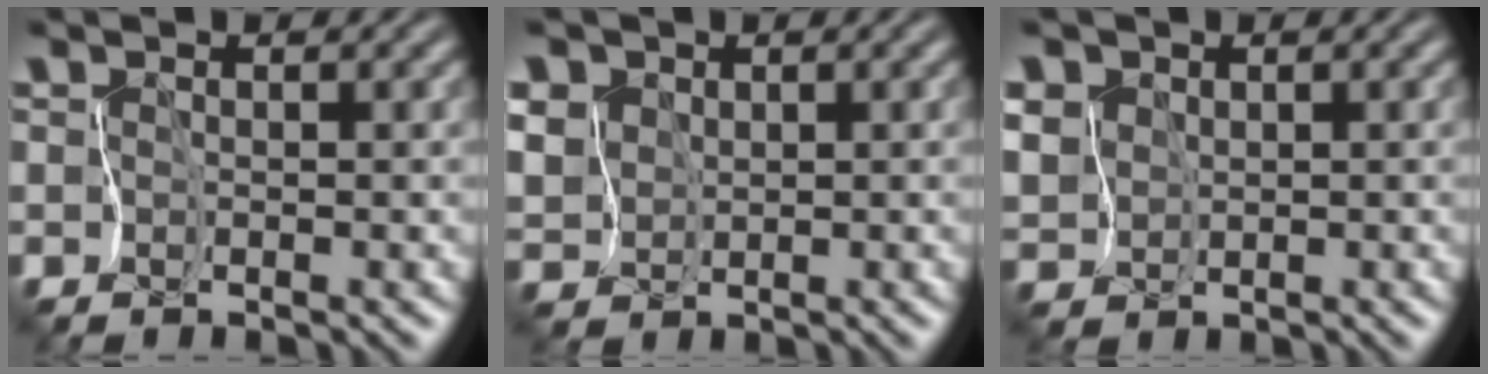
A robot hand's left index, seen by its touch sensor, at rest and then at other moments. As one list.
[{"total": 7.5, "force": [4.2, 5.6, 2.5], "torque": [-0.089, 0.016, 0.069]}, {"total": 6.7, "force": [3.7, 5.1, 2.3], "torque": [-0.079, 0.014, 0.055]}]